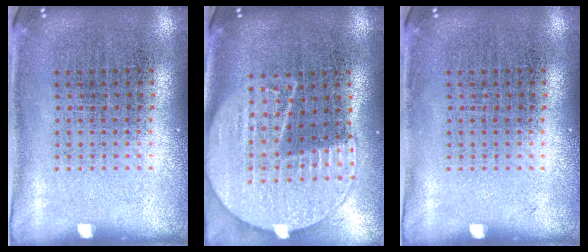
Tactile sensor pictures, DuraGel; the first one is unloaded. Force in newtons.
{"total": 2.0, "press": 1.8, "slide": 1.0}
{"total": 0.0}